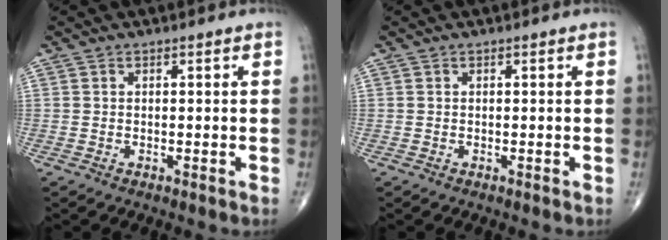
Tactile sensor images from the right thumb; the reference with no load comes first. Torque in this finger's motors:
{"motor_torque": [0.00, 0.00, 0.03, 0.03, 0.00]}